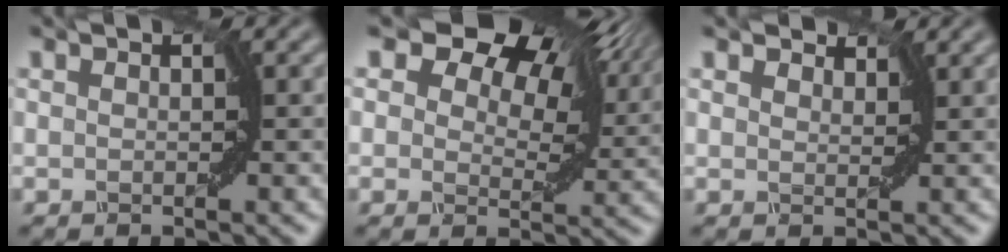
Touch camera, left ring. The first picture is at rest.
{"total": 11.6, "force": [7.0, 6.0, 7.0], "torque": [-0.098, 0.017, 0.101]}
{"total": 1.8, "force": [1.7, 0.6, 0.5], "torque": [-0.013, 0.003, 0.024]}